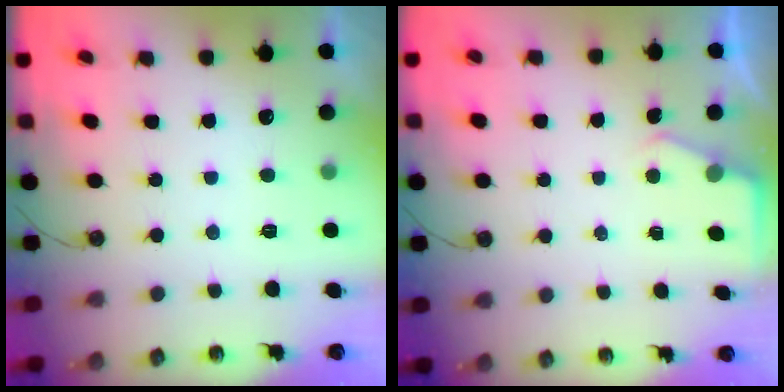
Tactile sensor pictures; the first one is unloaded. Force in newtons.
{"total": 2.8, "press": 2.8, "slide": 0.4}